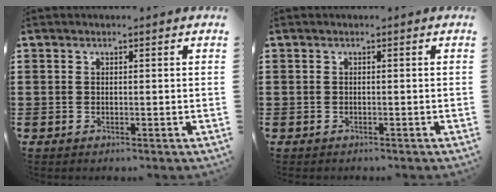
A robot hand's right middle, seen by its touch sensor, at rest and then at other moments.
{"total": 0.5, "force": [-0.4, 0.3, -0.1], "torque": [0.001, 0.003, -0.010]}